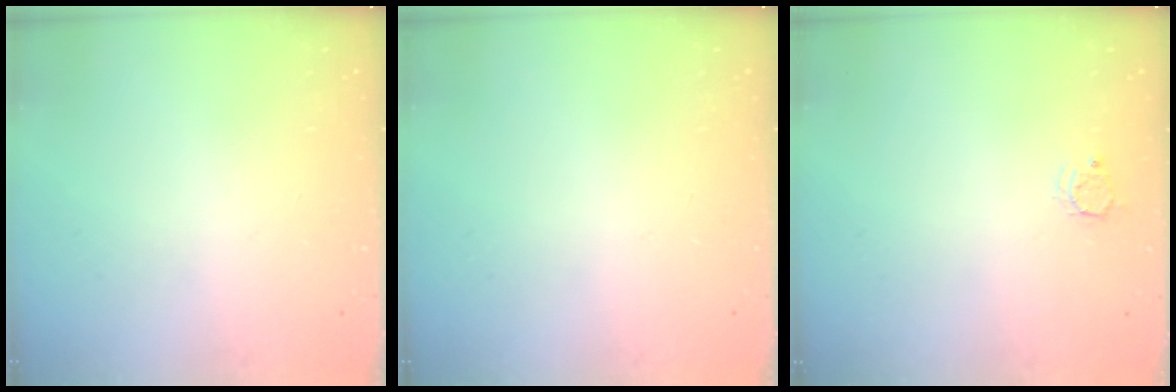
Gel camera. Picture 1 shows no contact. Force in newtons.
{"total": 0.0}
{"total": 2.9, "press": 2.8, "slide": 0.4}